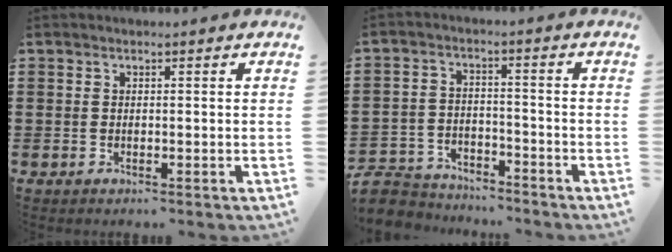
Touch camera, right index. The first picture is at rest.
{"total": 5.5, "force": [-5.4, 1.3, 0.3], "torque": [-0.025, 0.008, -0.114]}